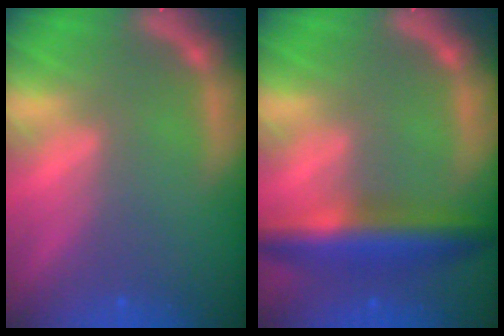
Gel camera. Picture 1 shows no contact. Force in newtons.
{"total": 6.5}